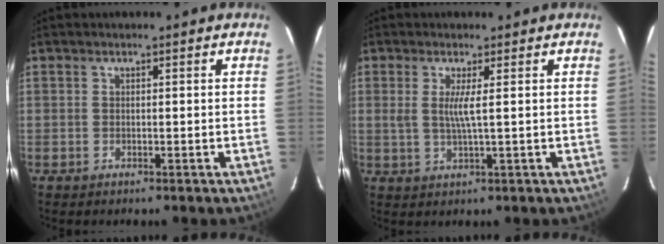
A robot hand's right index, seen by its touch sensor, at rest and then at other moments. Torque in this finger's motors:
{"motor_torque": [-0.04, 0.00, 0.19, 0.07]}